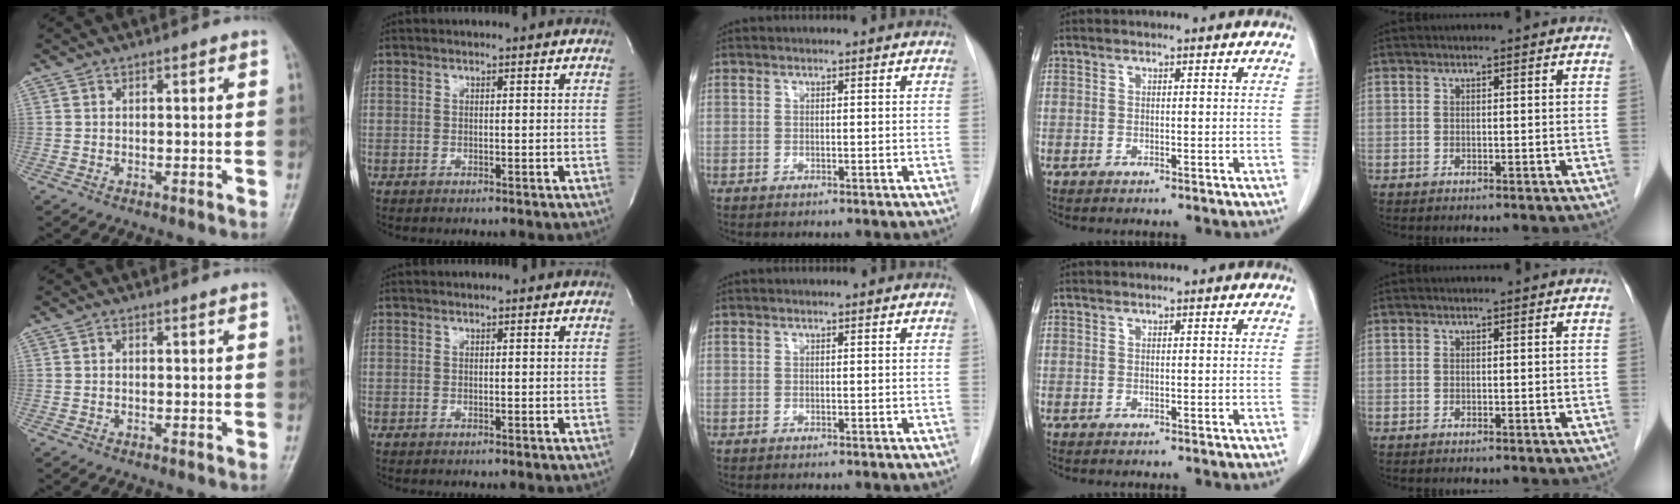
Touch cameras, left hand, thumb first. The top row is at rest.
{}